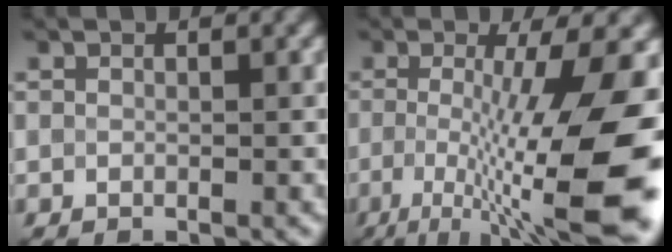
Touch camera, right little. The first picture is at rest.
{"total": 13.0, "force": [-1.7, 3.1, 12.5], "torque": [-0.183, -0.006, -0.023]}